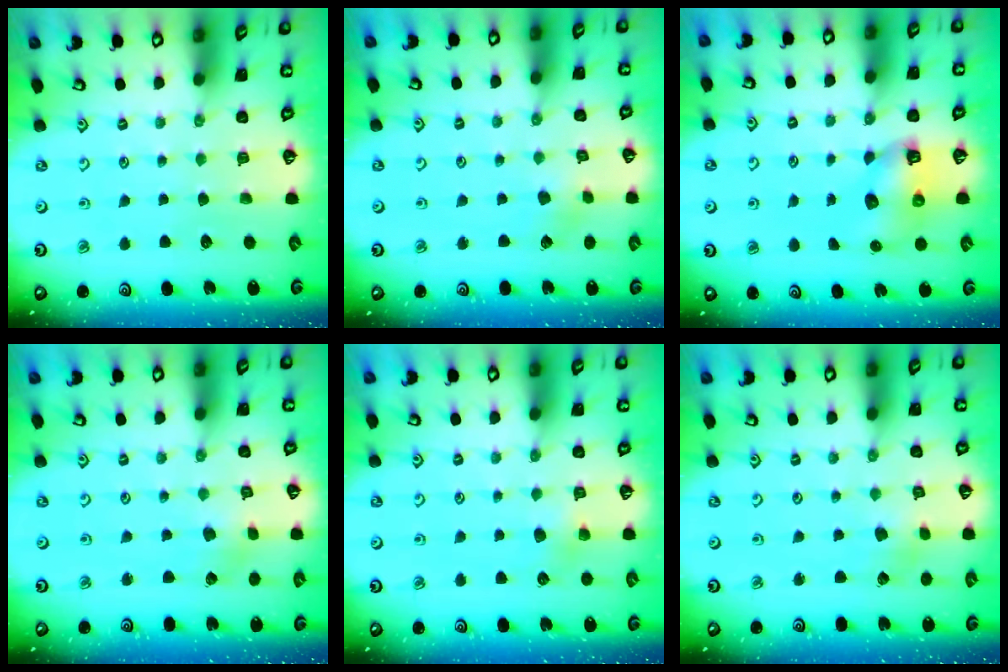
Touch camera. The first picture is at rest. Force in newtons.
{"total": 2.4, "press": 2.2, "slide": 0.9}
{"total": 6.8, "press": 6.8, "slide": 0.9}
{"total": 1.8, "press": 1.8, "slide": 0.3}
{"total": 3.4, "press": 3.4, "slide": 0.3}
{"total": 2.0, "press": 2.0, "slide": 0.3}